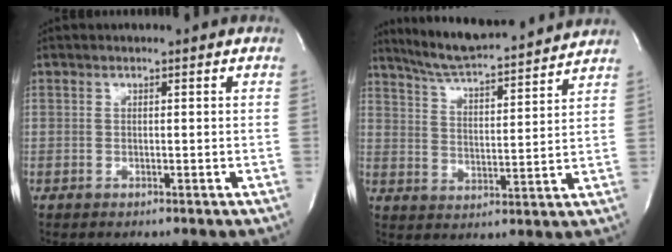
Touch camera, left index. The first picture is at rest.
{"total": 16.1, "force": [14.7, 1.1, 6.4], "torque": [-0.110, 0.009, 0.223]}